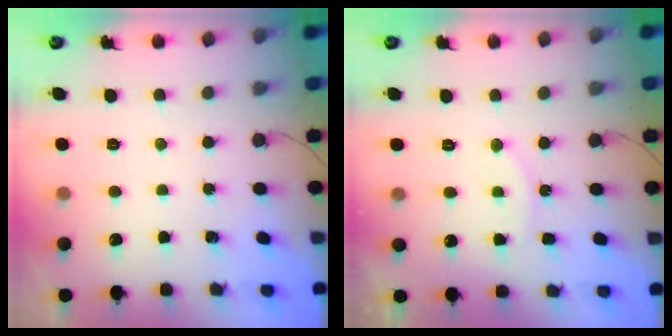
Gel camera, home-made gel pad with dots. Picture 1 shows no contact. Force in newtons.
{"total": 6.9, "press": 6.9, "slide": 0.3}